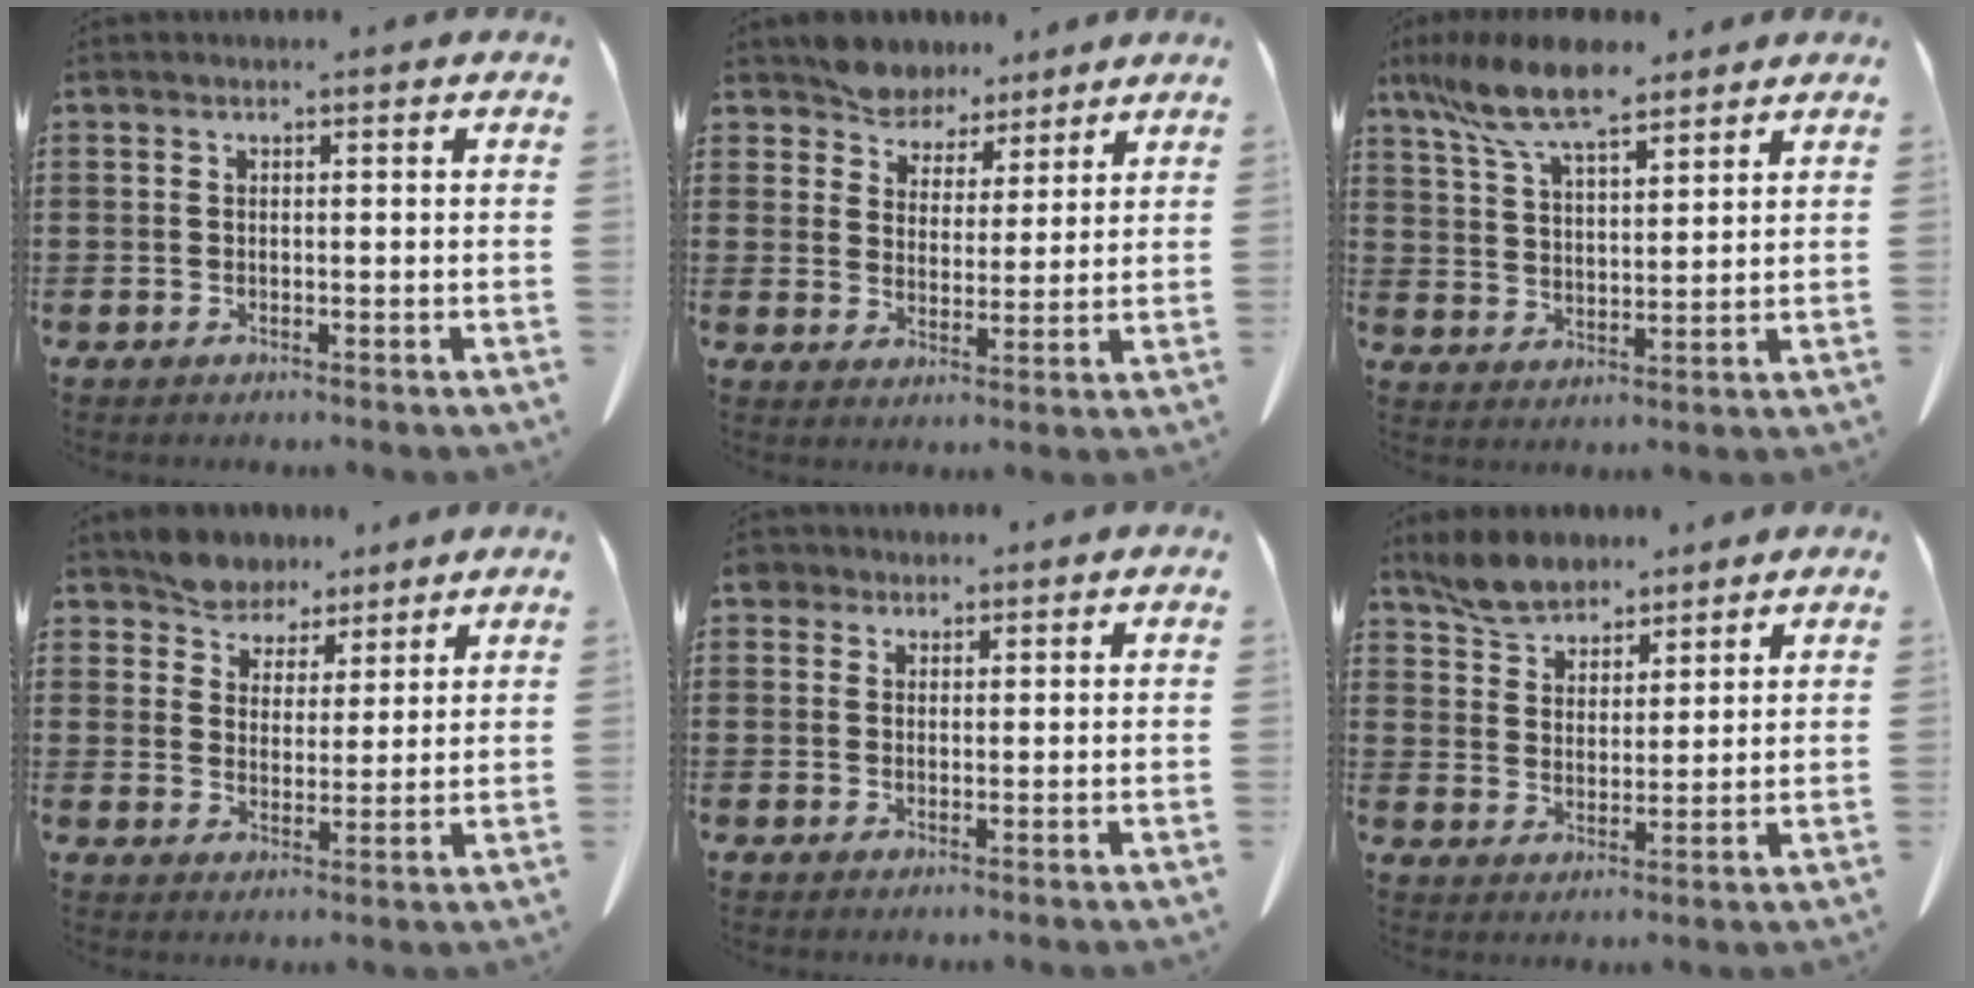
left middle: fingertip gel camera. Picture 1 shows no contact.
{"total": 5.9, "force": [5.5, 2.1, -0.2], "torque": [-0.027, -0.025, 0.106]}
{"total": 10.6, "force": [8.2, 2.8, 6.0], "torque": [-0.139, -0.015, 0.152]}
{"total": 5.7, "force": [5.2, 2.3, 0.2], "torque": [-0.029, -0.014, 0.102]}
{"total": 1.9, "force": [1.5, 1.2, 0.3], "torque": [-0.013, 0.005, 0.029]}
{"total": 5.8, "force": [5.3, 2.1, 1.2], "torque": [-0.047, -0.008, 0.101]}